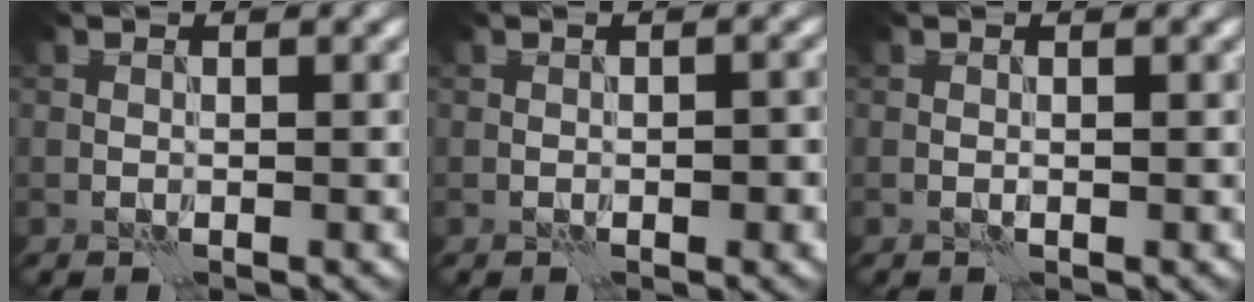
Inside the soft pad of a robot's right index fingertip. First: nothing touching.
{"total": 1.4, "force": [-0.4, 0.4, 1.3], "torque": [-0.020, 0.003, -0.007]}
{"total": 0.0}